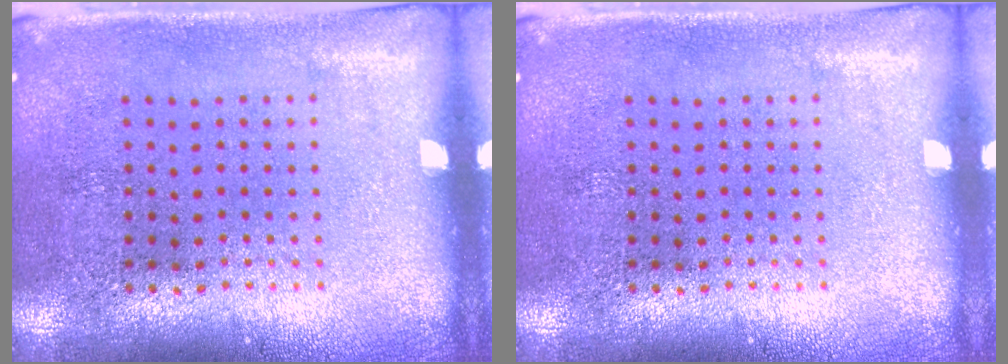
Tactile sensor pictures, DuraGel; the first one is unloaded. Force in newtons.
{"total": 0.0}